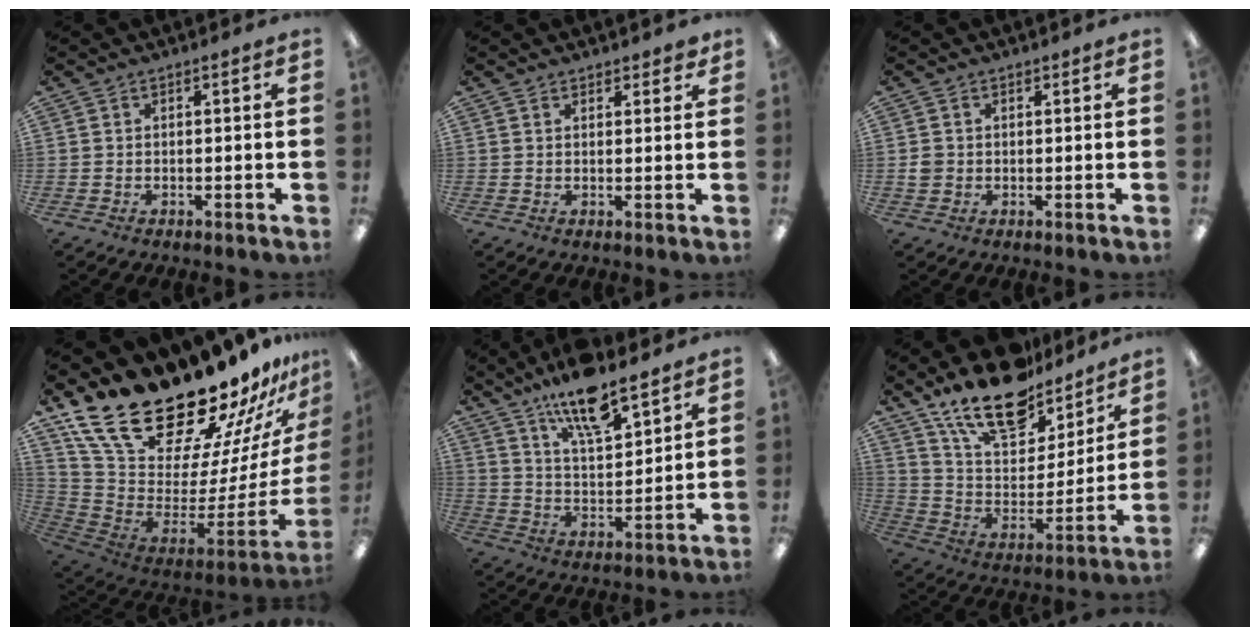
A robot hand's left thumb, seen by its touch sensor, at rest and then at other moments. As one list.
[{"total": 2.0, "force": [1.8, 0.9, 0.3], "torque": [0.009, -0.008, 0.030]}, {"total": 2.0, "force": [0.1, 2.0, 0.4], "torque": [0.000, 0.001, -0.001]}, {"total": 27.3, "force": [21.9, 9.2, 13.3], "torque": [-0.242, -0.185, 0.408]}, {"total": 13.5, "force": [10.9, 3.7, 7.1], "torque": [-0.120, -0.064, 0.188]}, {"total": 19.9, "force": [15.6, 8.3, 9.2], "torque": [-0.173, -0.098, 0.276]}]